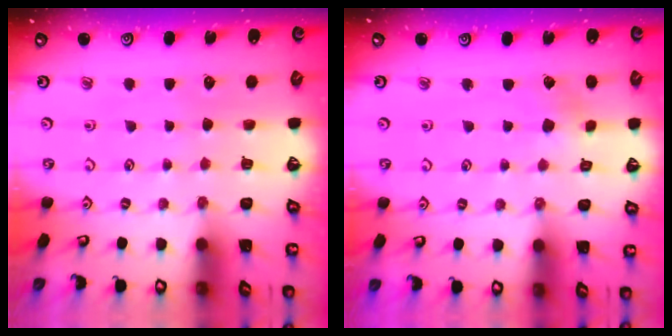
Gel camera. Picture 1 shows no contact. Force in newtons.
{"total": 2.4, "press": 2.2, "slide": 0.9}